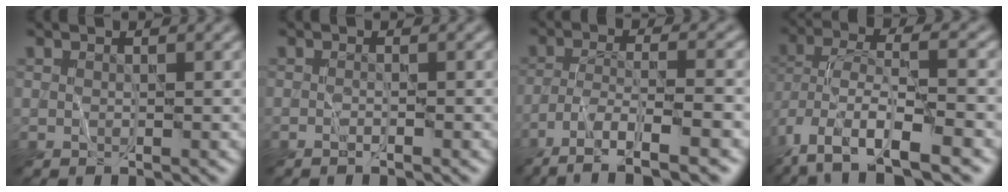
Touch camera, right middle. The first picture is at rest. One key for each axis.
{"total": 0.8, "fx": -0.5, "fy": 0.1, "fz": 0.6, "tx": -0.004, "ty": 0.002, "tz": -0.014}
{"total": 8.3, "fx": -5.4, "fy": 2.0, "fz": 6.0, "tx": -0.099, "ty": 0.005, "tz": -0.091}
{"total": 11.4, "fx": -6.0, "fy": 4.7, "fz": 8.6, "tx": -0.163, "ty": 0.000, "tz": -0.104}